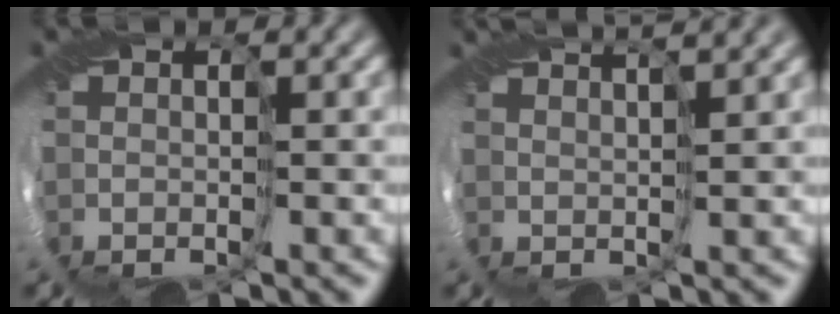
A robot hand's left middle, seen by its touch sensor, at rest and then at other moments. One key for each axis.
{"total": 4.8, "fx": 3.9, "fy": 1.0, "fz": 2.6, "tx": -0.033, "ty": 0.024, "tz": 0.034}